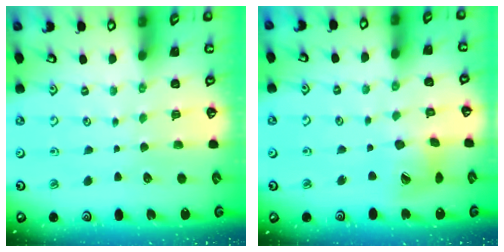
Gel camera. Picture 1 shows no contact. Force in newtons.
{"total": 12.0, "press": 11.9, "slide": 1.4}